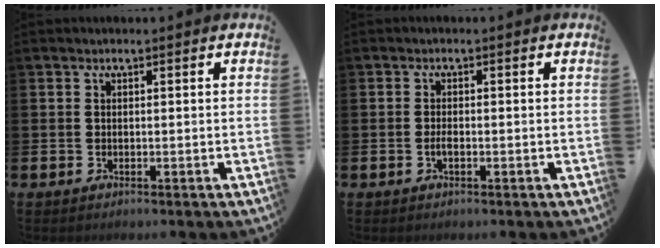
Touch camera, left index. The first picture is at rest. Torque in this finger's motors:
{"motor_torque": [0.30, 0.13, -0.01, 0.04]}